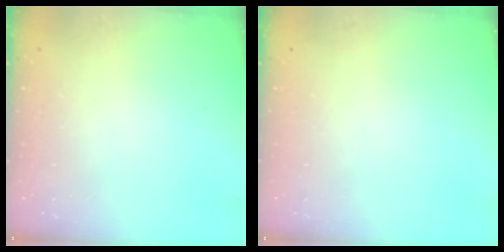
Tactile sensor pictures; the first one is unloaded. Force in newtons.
{"total": 0.0}